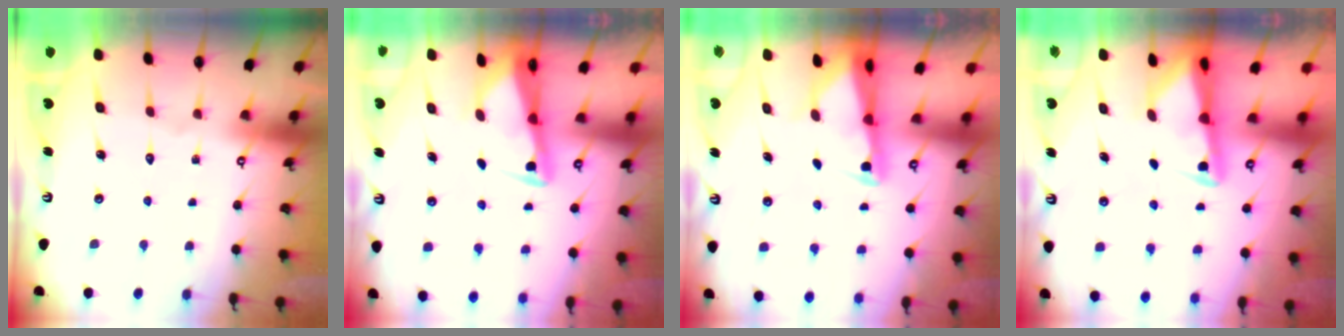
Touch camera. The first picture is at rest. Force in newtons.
{"total": 2.7, "press": 2.7, "slide": 0.5}
{"total": 2.5, "press": 2.5, "slide": 0.5}
{"total": 3.6, "press": 3.6, "slide": 0.5}